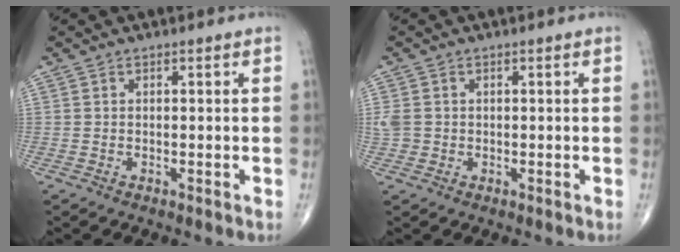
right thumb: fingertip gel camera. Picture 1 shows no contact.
{"total": 3.1, "force": [0.1, 2.7, 1.5], "torque": [-0.032, 0.006, 0.007]}